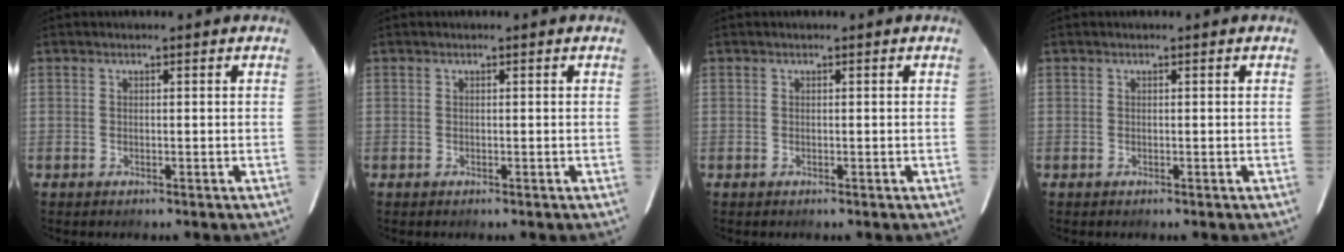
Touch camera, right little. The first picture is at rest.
{"total": 0.0}
{"total": 0.0}
{"total": 0.0}